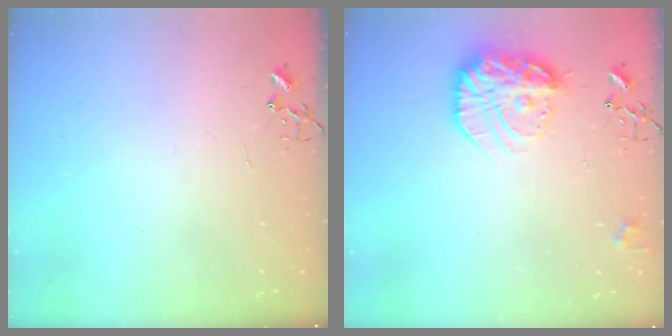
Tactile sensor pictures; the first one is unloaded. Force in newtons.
{"total": 18.4, "press": 18.4, "slide": 1.1}